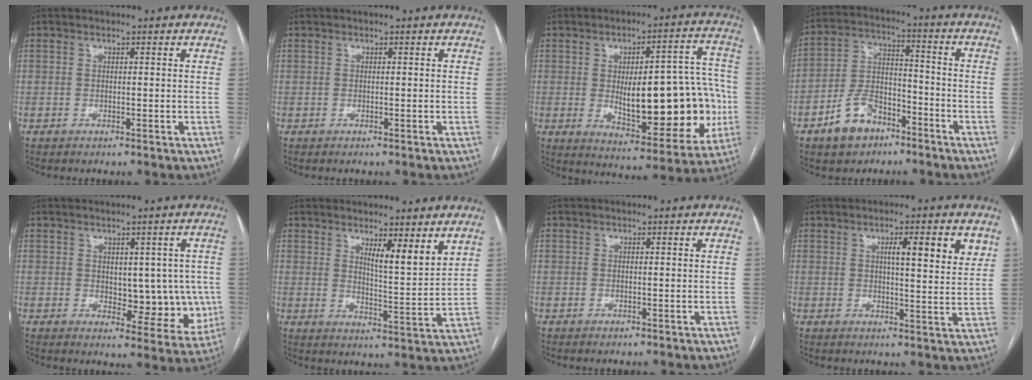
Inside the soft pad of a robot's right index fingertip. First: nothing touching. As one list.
[{"total": 0.0}, {"total": 20.9, "force": [-2.4, 7.6, 19.4], "torque": [-0.230, 0.025, -0.012]}, {"total": 9.8, "force": [-6.0, 5.8, 5.1], "torque": [-0.107, 0.017, -0.103]}, {"total": 9.0, "force": [0.1, 4.9, 7.5], "torque": [-0.071, 0.004, 0.014]}, {"total": 6.5, "force": [4.5, 0.5, 4.6], "torque": [-0.069, -0.022, 0.072]}, {"total": 0.0}, {"total": 7.0, "force": [3.4, 0.9, 6.1], "torque": [-0.083, -0.001, 0.044]}]